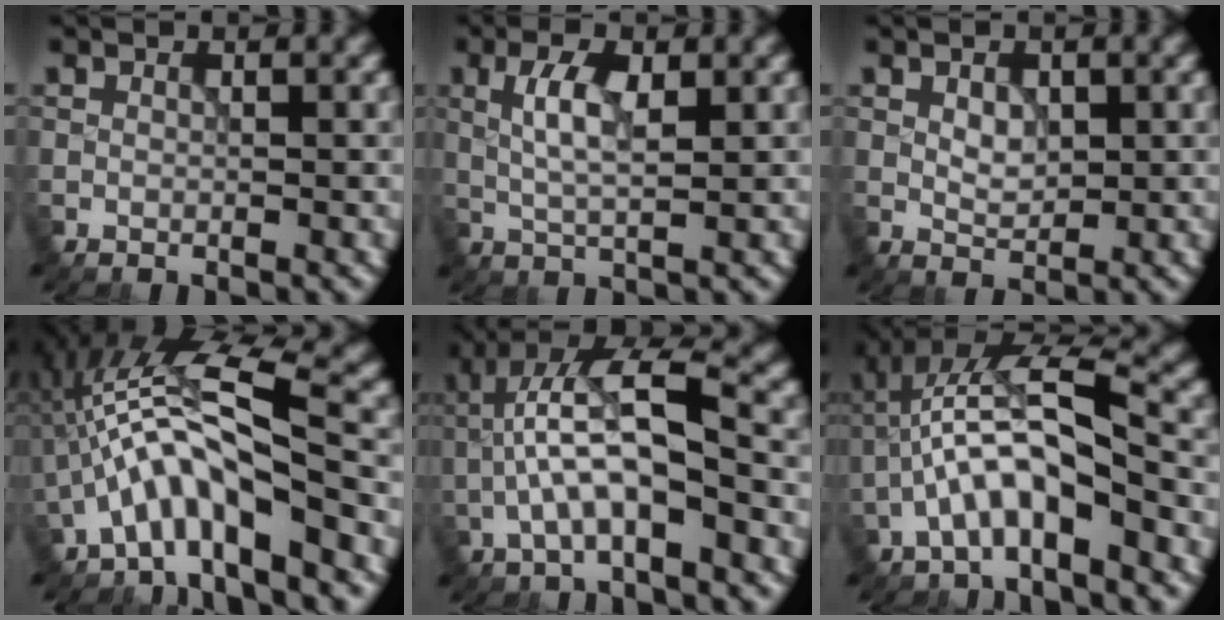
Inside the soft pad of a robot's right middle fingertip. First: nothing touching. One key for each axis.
{"total": 3.7, "fx": 0.9, "fy": 1.3, "fz": 3.3, "tx": -0.068, "ty": 0.003, "tz": 0.017}
{"total": 1.8, "fx": 0.4, "fy": 1.2, "fz": 1.3, "tx": -0.021, "ty": 0.000, "tz": 0.008}
{"total": 7.4, "fx": -2.9, "fy": 1.7, "fz": 6.6, "tx": -0.119, "ty": 0.024, "tz": -0.059}
{"total": 7.1, "fx": -1.7, "fy": 2.3, "fz": 6.5, "tx": -0.123, "ty": 0.024, "tz": -0.034}
{"total": 6.2, "fx": -2.3, "fy": 1.9, "fz": 5.5, "tx": -0.103, "ty": 0.024, "tz": -0.043}